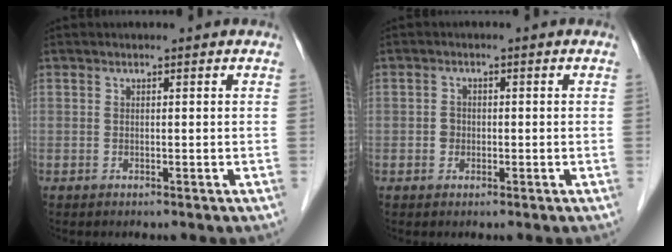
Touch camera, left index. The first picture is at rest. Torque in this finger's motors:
{"motor_torque": [0.27, 0.16, 0.01, 0.00]}